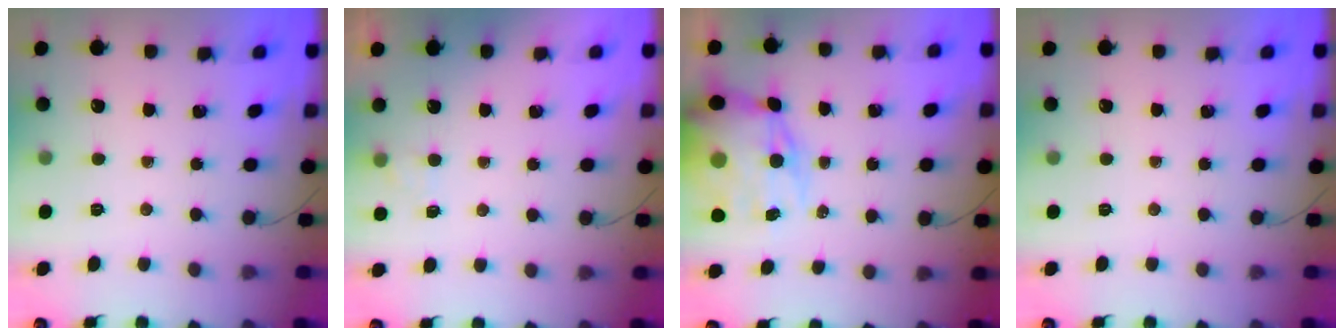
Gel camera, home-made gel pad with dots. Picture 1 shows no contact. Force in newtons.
{"total": 2.0, "press": 1.4, "slide": 1.4}
{"total": 18.1, "press": 17.6, "slide": 4.2}
{"total": 0.0}